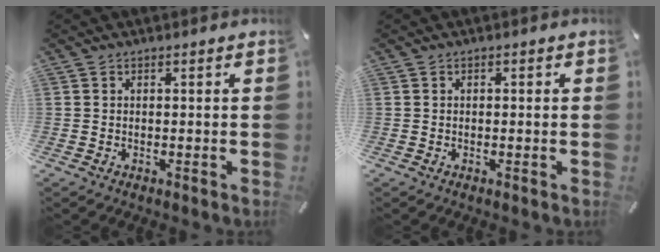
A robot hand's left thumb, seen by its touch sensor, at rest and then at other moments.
{"total": 0.5, "force": [-0.1, 0.2, 0.5], "torque": [-0.008, -0.002, -0.002]}